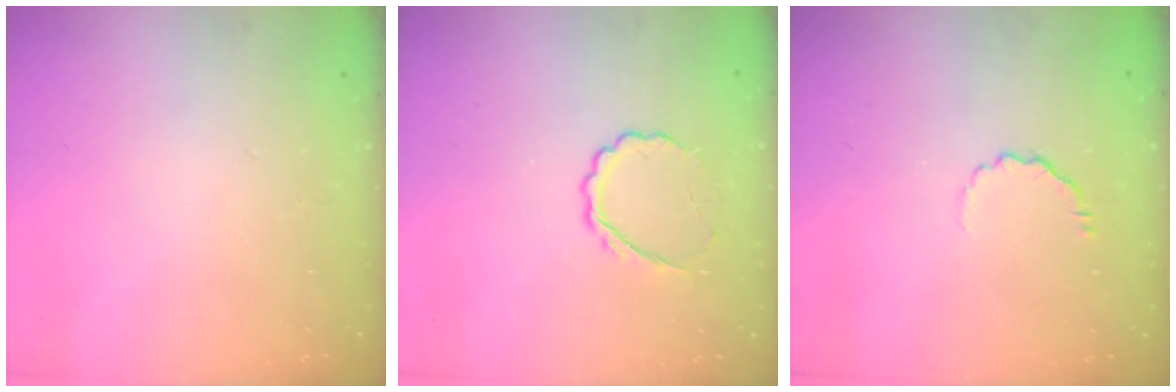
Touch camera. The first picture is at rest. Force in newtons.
{"total": 4.8, "press": 4.6, "slide": 1.0}
{"total": 4.2, "press": 3.9, "slide": 1.6}